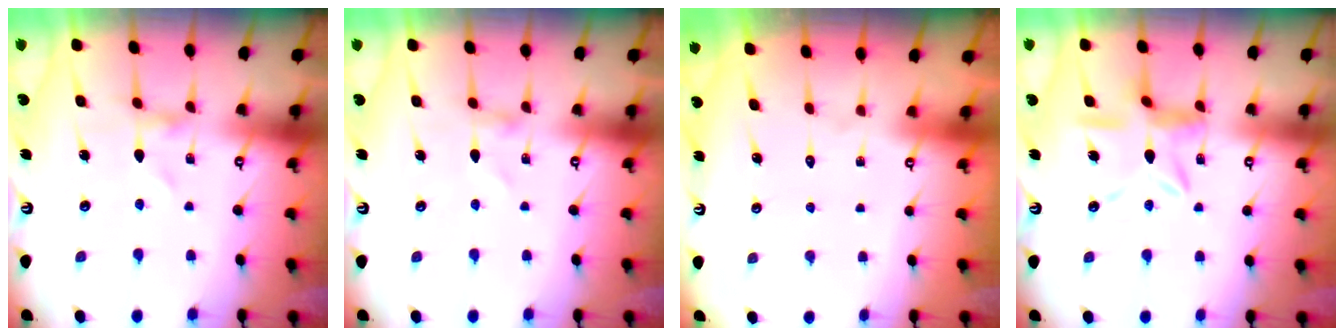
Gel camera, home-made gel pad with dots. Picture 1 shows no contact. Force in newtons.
{"total": 0.6, "press": 0.6, "slide": 0.1}
{"total": 1.7, "press": 1.7, "slide": 0.1}
{"total": 10.1, "press": 10.1, "slide": 0.8}